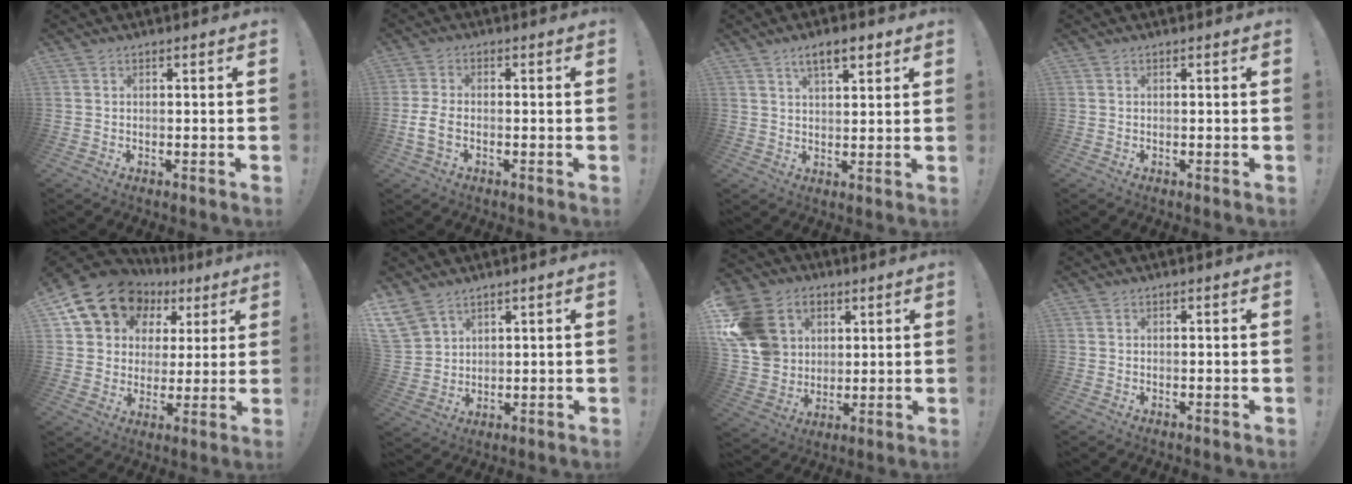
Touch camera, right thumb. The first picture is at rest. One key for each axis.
{"total": 5.5, "fx": -1.8, "fy": 2.9, "fz": 4.3, "tx": -0.088, "ty": 0.006, "tz": -0.028}
{"total": 7.0, "fx": 4.3, "fy": 2.6, "fz": 4.9, "tx": -0.072, "ty": -0.013, "tz": 0.073}
{"total": 0.0}
{"total": 16.2, "fx": 9.1, "fy": 11.8, "fz": 6.5, "tx": -0.099, "ty": -0.052, "tz": 0.180}
{"total": 7.7, "fx": 5.8, "fy": 4.4, "fz": 2.4, "tx": -0.057, "ty": -0.032, "tz": 0.118}
{"total": 16.6, "fx": 5.0, "fy": 14.2, "fz": 7.0, "tx": -0.114, "ty": -0.011, "tz": 0.115}
{"total": 0.0}